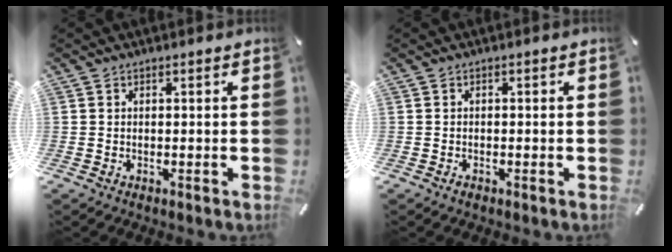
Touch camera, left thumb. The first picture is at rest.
{"total": 0.9, "force": [-0.6, 0.5, 0.5], "torque": [-0.011, 0.000, -0.012]}